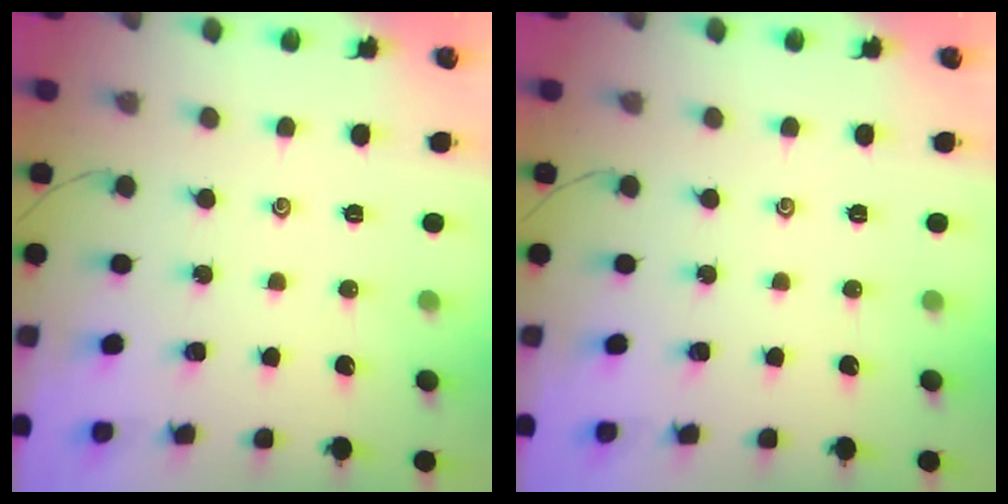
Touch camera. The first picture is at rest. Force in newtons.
{"total": 0.0}